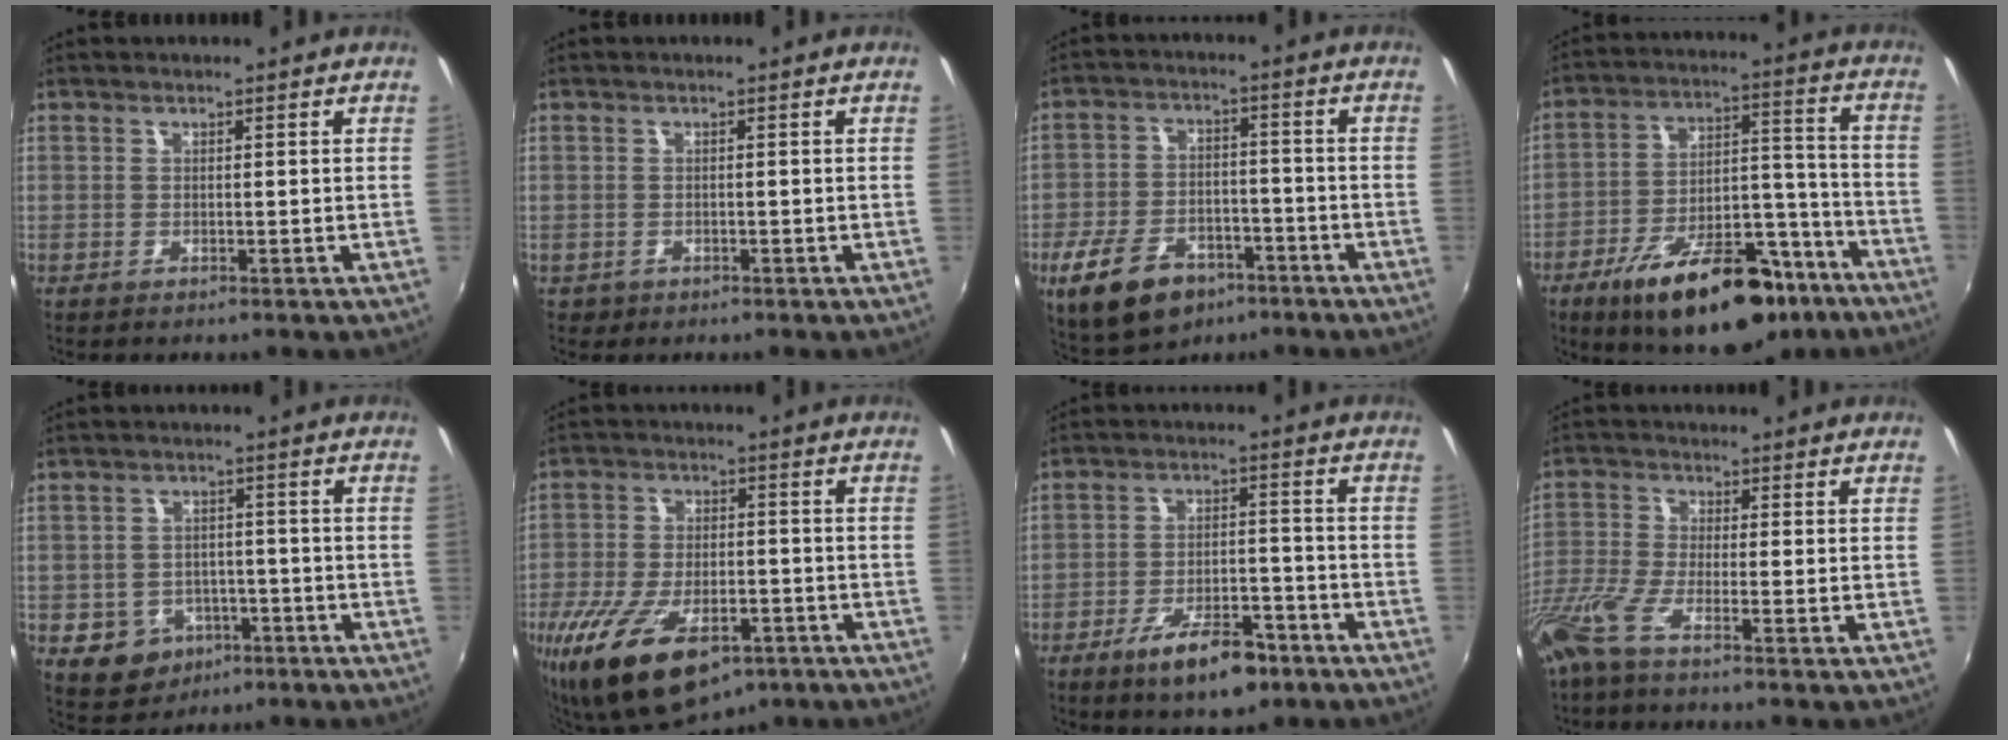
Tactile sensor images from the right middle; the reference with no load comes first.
{"total": 1.5, "force": [-0.7, 1.3, 0.5], "torque": [-0.015, -0.003, -0.007]}
{"total": 13.9, "force": [-8.2, 7.9, 7.9], "torque": [-0.178, -0.007, -0.131]}
{"total": 23.7, "force": [-15.7, 9.7, 14.9], "torque": [-0.241, 0.008, -0.222]}
{"total": 8.7, "force": [-4.2, 6.9, 3.2], "torque": [-0.083, 0.009, -0.042]}
{"total": 18.5, "force": [-10.4, 8.5, 12.8], "torque": [-0.263, -0.039, -0.168]}
{"total": 10.6, "force": [-6.8, 3.8, 7.2], "torque": [-0.138, -0.001, -0.103]}
{"total": 6.5, "force": [-4.7, 0.1, 4.5], "torque": [-0.106, -0.021, -0.100]}